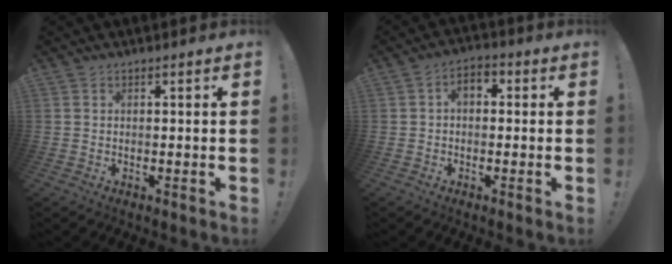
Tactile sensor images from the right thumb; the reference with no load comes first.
{"total": 3.7, "force": [-0.4, 2.4, 2.8], "torque": [-0.046, 0.008, -0.007]}